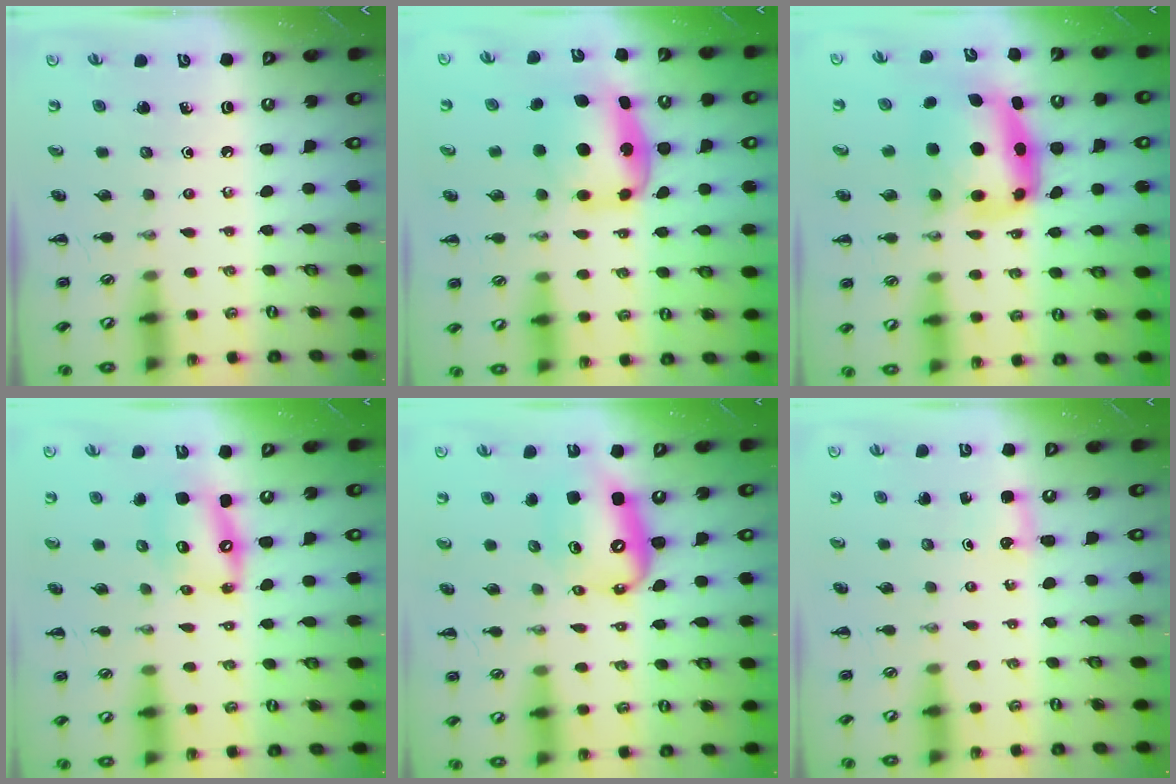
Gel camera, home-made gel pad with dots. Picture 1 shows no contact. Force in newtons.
{"total": 6.0, "press": 5.9, "slide": 1.5}
{"total": 6.6, "press": 6.4, "slide": 1.7}
{"total": 12.2, "press": 11.6, "slide": 3.5}
{"total": 12.5, "press": 12.1, "slide": 3.1}
{"total": 2.5, "press": 2.4, "slide": 0.8}